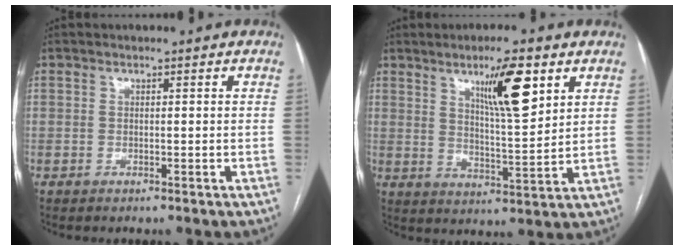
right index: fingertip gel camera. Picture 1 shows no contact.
{"total": 10.3, "force": [5.3, 1.4, 8.8], "torque": [-0.146, -0.003, 0.089]}